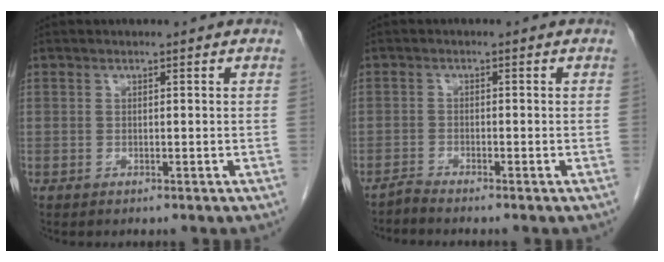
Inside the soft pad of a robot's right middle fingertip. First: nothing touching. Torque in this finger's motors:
{"motor_torque": [-0.24, -0.33, -0.05, -0.01]}